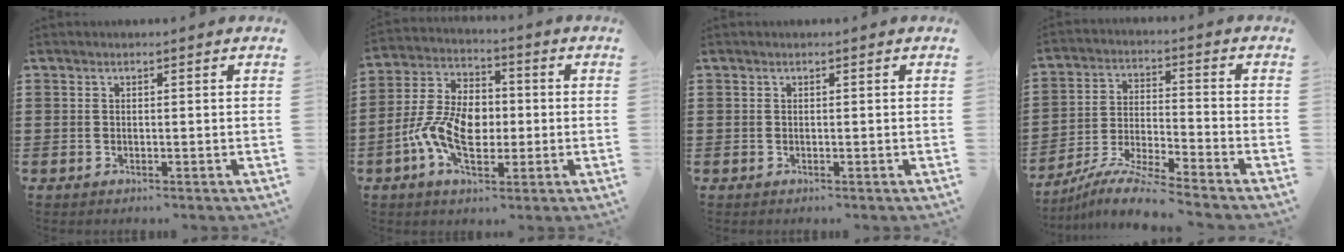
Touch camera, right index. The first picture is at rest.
{"total": 9.4, "force": [-2.1, 6.0, 7.0], "torque": [-0.159, 0.009, -0.043]}
{"total": 0.0}
{"total": 7.2, "force": [-6.7, -0.6, 2.4], "torque": [-0.059, -0.011, -0.137]}